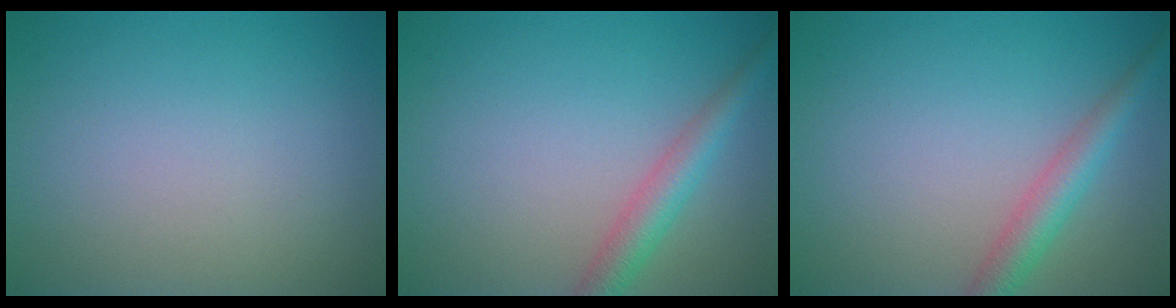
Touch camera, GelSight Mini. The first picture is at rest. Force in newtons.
{"total": 3.1, "press": 3.1, "slide": 0.1}
{"total": 3.1, "press": 3.1, "slide": 0.1}